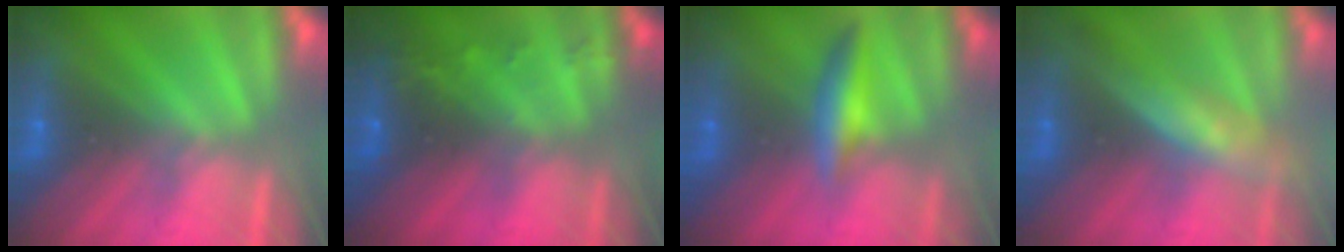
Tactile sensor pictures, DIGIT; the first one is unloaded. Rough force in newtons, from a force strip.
{"total": 7.5}
{"total": 2.4}
{"total": 4.5}